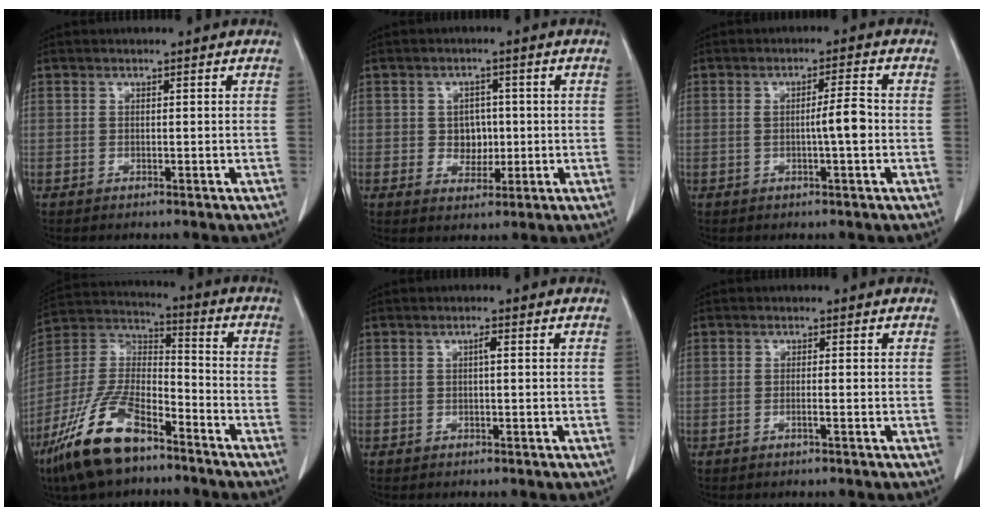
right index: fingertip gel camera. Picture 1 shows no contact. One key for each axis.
{"total": 4.1, "fx": 0.0, "fy": 3.4, "fz": 2.3, "tx": -0.030, "ty": 0.008, "tz": 0.007}
{"total": 4.1, "fx": -0.5, "fy": 0.1, "fz": 4.0, "tx": -0.065, "ty": 0.001, "tz": -0.009}
{"total": 16.1, "fx": -10.6, "fy": 5.6, "fz": 10.8, "tx": -0.231, "ty": -0.002, "tz": -0.202}
{"total": 0.9, "fx": 0.1, "fy": 0.1, "fz": 0.9, "tx": -0.018, "ty": 0.002, "tz": 0.001}
{"total": 0.9, "fx": -0.4, "fy": -0.2, "fz": 0.8, "tx": -0.014, "ty": 0.000, "tz": -0.007}